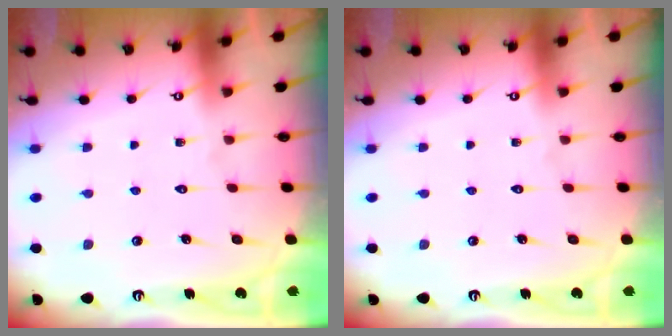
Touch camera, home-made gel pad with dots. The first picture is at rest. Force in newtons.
{"total": 0.0}